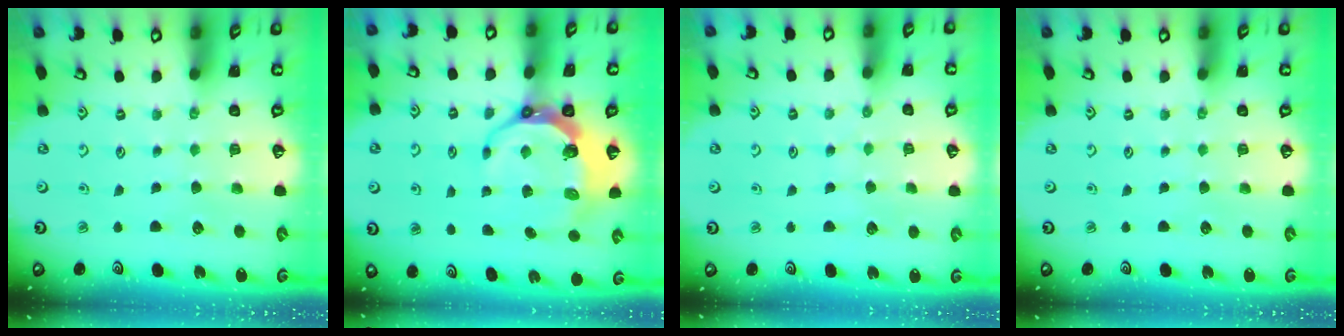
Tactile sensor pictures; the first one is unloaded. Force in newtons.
{"total": 9.6, "press": 8.7, "slide": 4.0}
{"total": 3.9, "press": 3.9, "slide": 0.4}
{"total": 0.0}